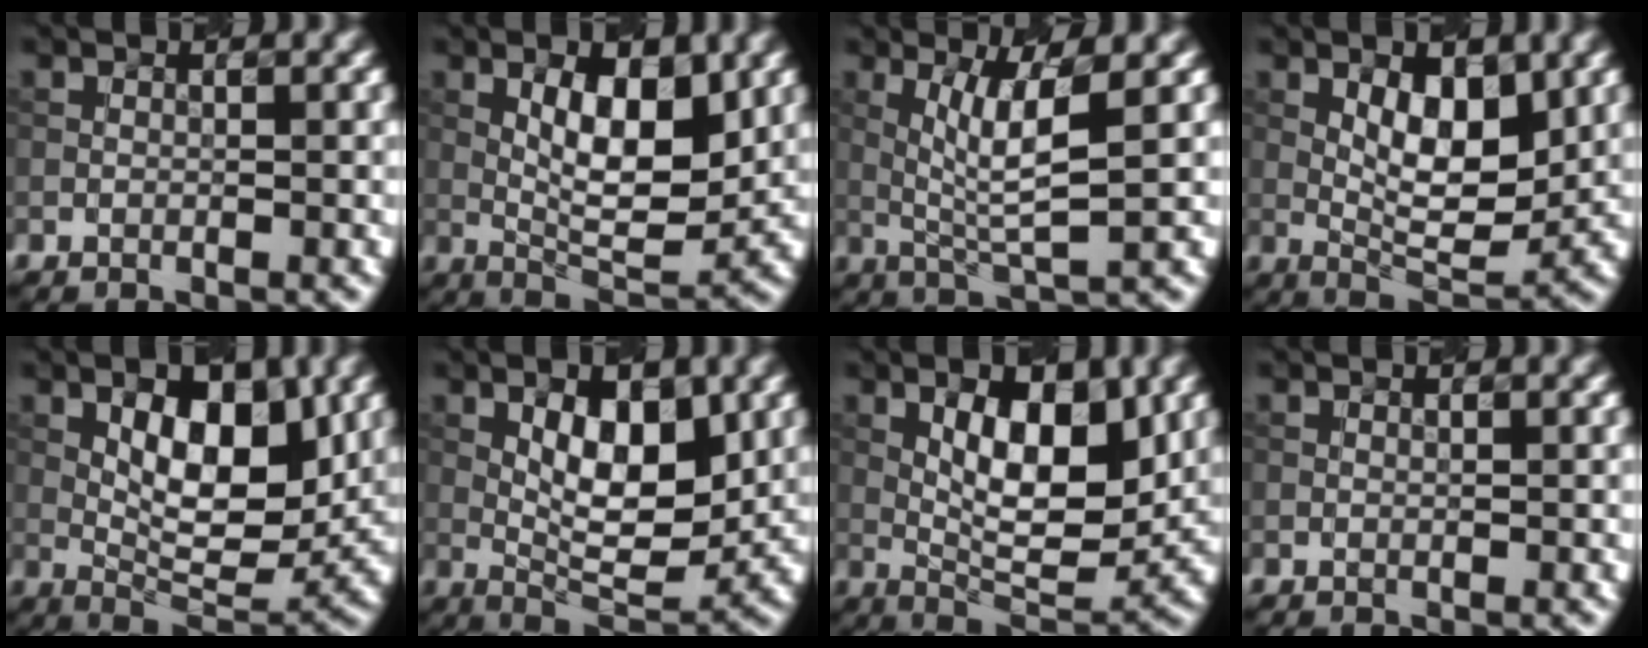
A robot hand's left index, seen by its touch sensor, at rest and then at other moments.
{"total": 6.9, "force": [1.6, 2.5, 6.2], "torque": [-0.095, -0.005, 0.028]}
{"total": 5.0, "force": [1.1, 0.7, 4.8], "torque": [-0.101, -0.005, 0.029]}
{"total": 5.6, "force": [1.4, 2.3, 5.0], "torque": [-0.075, -0.004, 0.026]}
{"total": 8.3, "force": [2.1, 3.7, 7.1], "torque": [-0.104, -0.003, 0.033]}
{"total": 6.8, "force": [1.5, 2.8, 6.1], "torque": [-0.089, -0.004, 0.024]}
{"total": 7.8, "force": [1.9, 3.1, 6.9], "torque": [-0.104, -0.004, 0.031]}
{"total": 0.0}